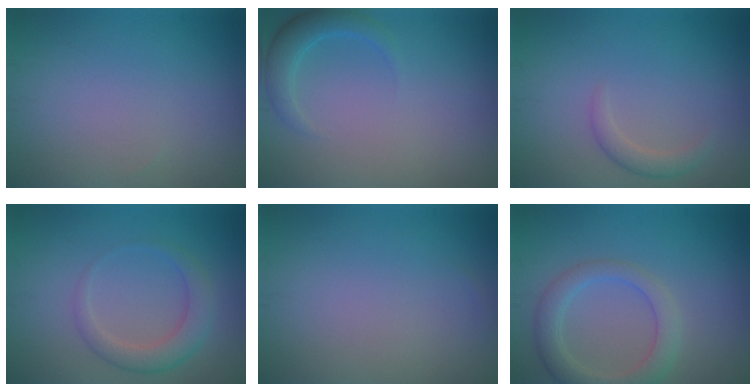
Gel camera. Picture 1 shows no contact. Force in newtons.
{"total": 2.4, "press": 2.4, "slide": 0.1}
{"total": 1.6, "press": 1.6, "slide": 0.1}
{"total": 3.0, "press": 3.0, "slide": 0.1}
{"total": 0.0}
{"total": 3.6, "press": 3.6, "slide": 0.5}